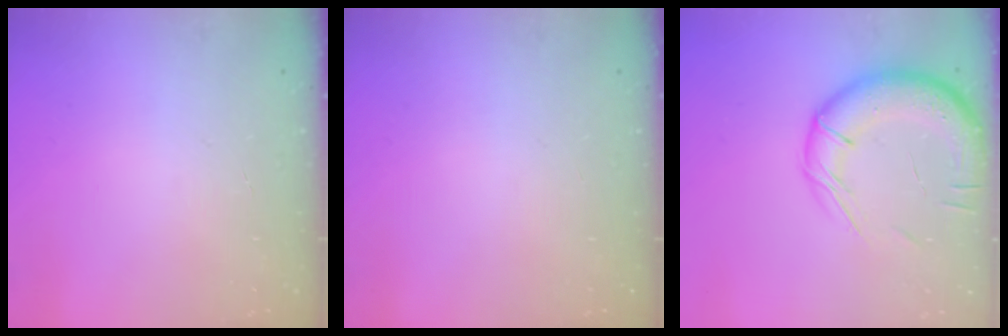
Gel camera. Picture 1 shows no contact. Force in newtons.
{"total": 0.0}
{"total": 15.7, "press": 15.3, "slide": 3.2}